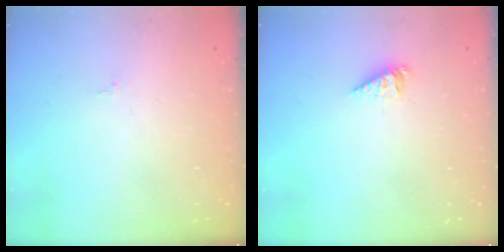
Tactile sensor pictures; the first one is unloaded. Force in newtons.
{"total": 2.8, "press": 2.8, "slide": 0.4}